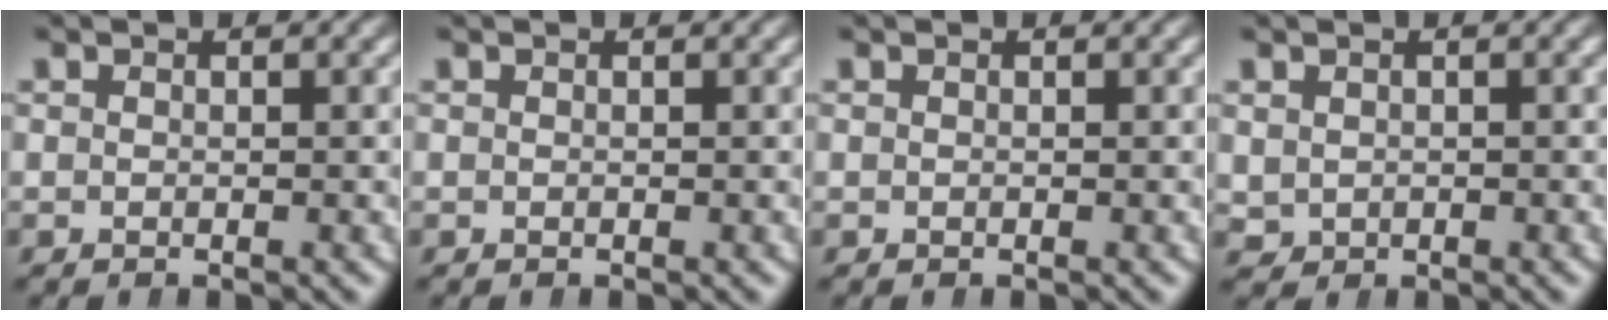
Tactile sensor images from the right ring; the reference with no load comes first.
{"total": 0.0}
{"total": 0.0}
{"total": 1.3, "force": [0.2, 1.3, 0.2], "torque": [-0.022, -0.016, 0.016]}